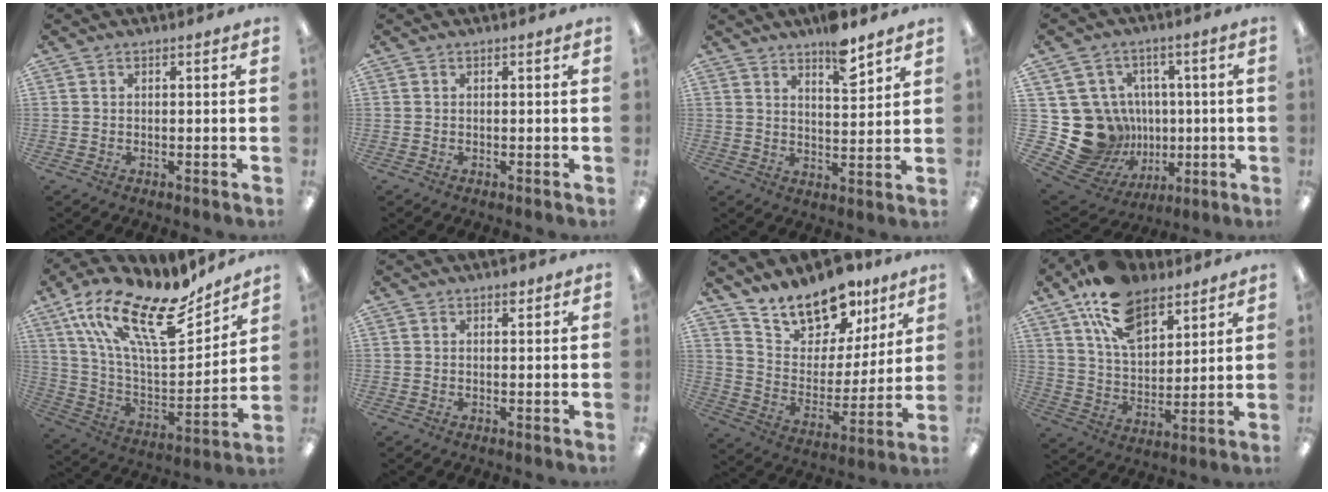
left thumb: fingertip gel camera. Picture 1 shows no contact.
{"total": 0.0}
{"total": 9.0, "force": [7.2, 2.1, 4.9], "torque": [-0.068, -0.048, 0.121]}
{"total": 18.4, "force": [-1.8, 17.2, 6.3], "torque": [-0.147, -0.003, 0.014]}
{"total": 23.3, "force": [14.8, 8.4, 15.9], "torque": [-0.294, -0.086, 0.257]}
{"total": 1.2, "force": [0.9, 0.5, 0.6], "torque": [0.003, -0.006, 0.012]}
{"total": 16.3, "force": [13.5, 7.8, 4.8], "torque": [-0.091, -0.102, 0.246]}
{"total": 16.8, "force": [11.1, 8.9, 8.9], "torque": [-0.161, -0.044, 0.203]}